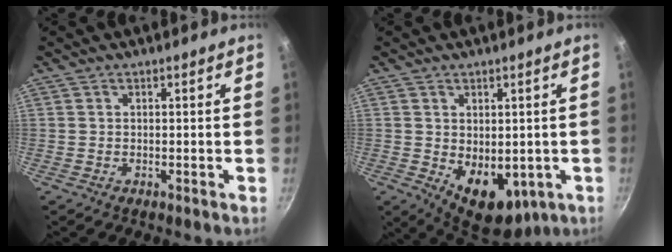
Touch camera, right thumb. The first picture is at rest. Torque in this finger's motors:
{"motor_torque": [-0.27, 0.80, 0.62, 0.55, 0.08]}